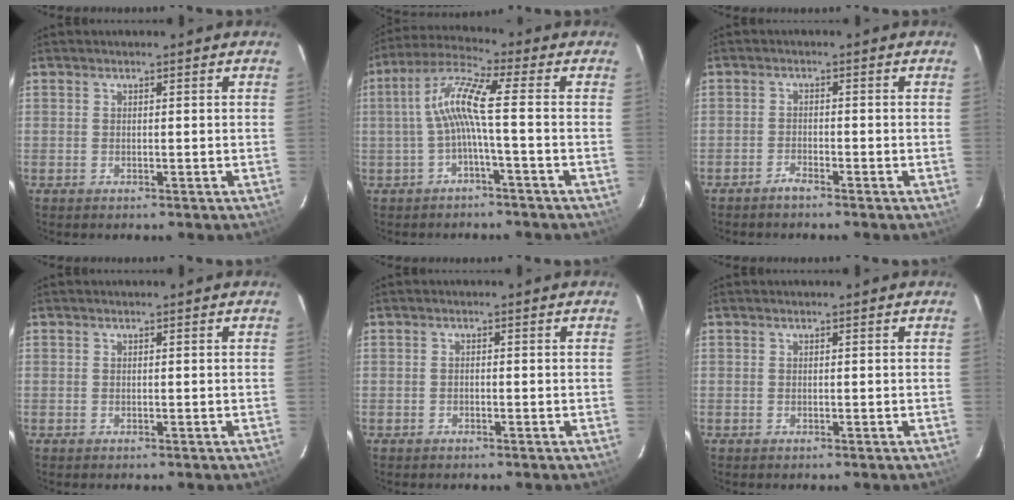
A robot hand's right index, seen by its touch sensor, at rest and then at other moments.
{"total": 8.5, "force": [-1.3, 0.1, 8.4], "torque": [-0.181, 0.018, -0.023]}
{"total": 2.2, "force": [-2.0, 0.5, 0.9], "torque": [-0.030, 0.003, -0.038]}
{"total": 0.0}
{"total": 1.1, "force": [-0.8, 0.6, 0.6], "torque": [-0.012, 0.001, -0.012]}
{"total": 0.0}